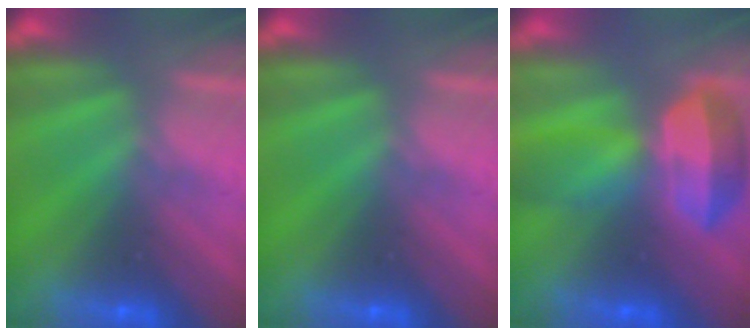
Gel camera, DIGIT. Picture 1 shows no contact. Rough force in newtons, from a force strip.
{"total": 0.0}
{"total": 7.0}